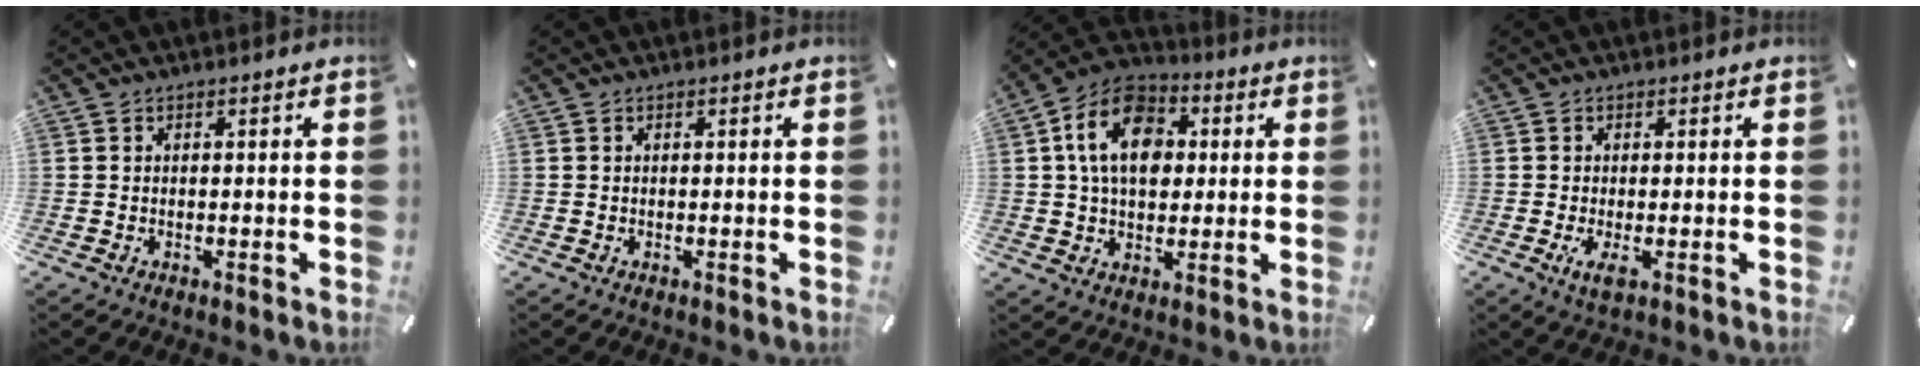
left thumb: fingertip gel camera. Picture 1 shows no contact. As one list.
[{"total": 0.0}, {"total": 14.5, "force": [2.6, 10.6, 9.6], "torque": [-0.178, 0.014, 0.046]}, {"total": 3.0, "force": [-0.6, 0.9, 2.8], "torque": [-0.053, -0.010, -0.014]}]